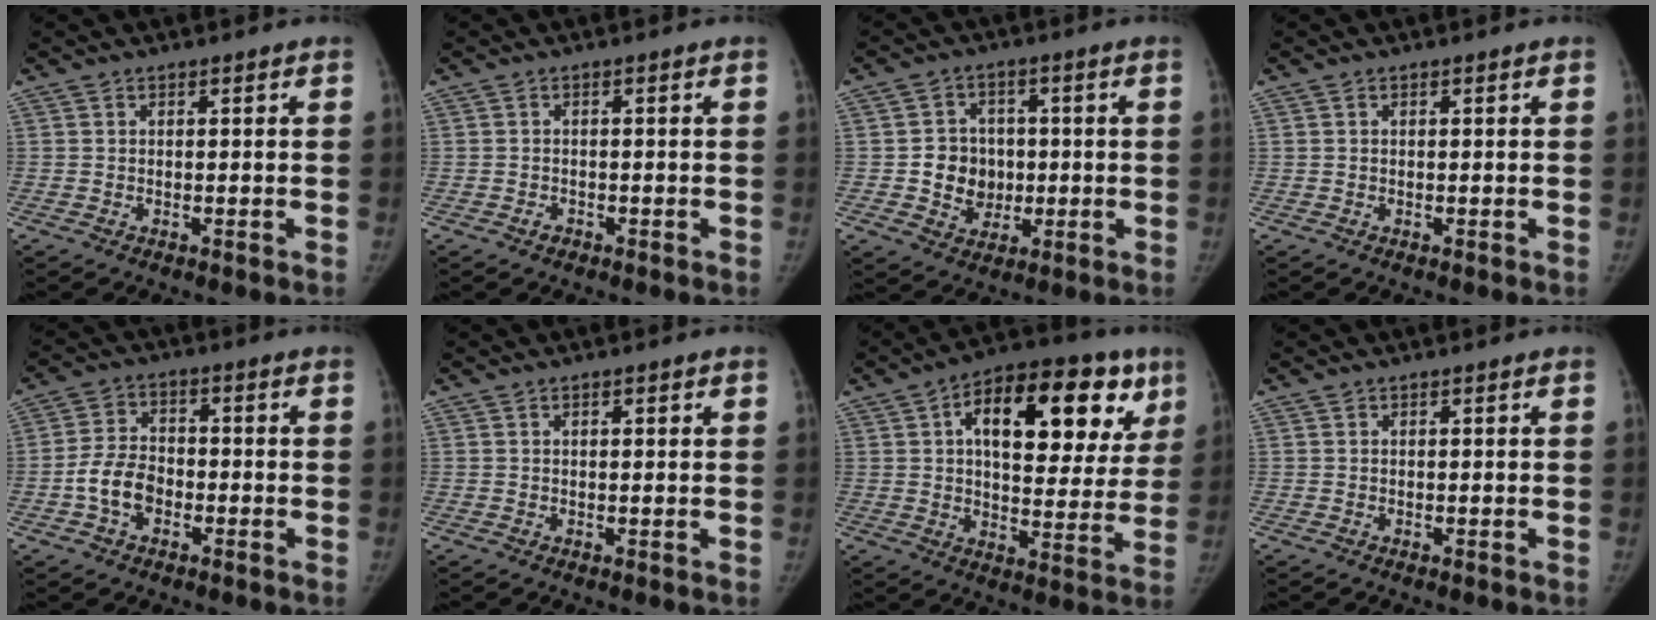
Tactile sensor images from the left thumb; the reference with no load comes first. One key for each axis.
{"total": 0.9, "fx": -0.6, "fy": 0.6, "fz": 0.3, "tx": -0.002, "ty": 0.005, "tz": -0.012}
{"total": 7.7, "fx": -0.4, "fy": 7.0, "fz": 3.3, "tx": -0.015, "ty": 0.009, "tz": -0.004}
{"total": 0.0}
{"total": 7.1, "fx": -2.3, "fy": 5.0, "fz": 4.5, "tx": -0.073, "ty": 0.023, "tz": -0.049}
{"total": 1.3, "fx": 0.5, "fy": 0.4, "fz": 1.1, "tx": -0.014, "ty": 0.002, "tz": 0.006}
{"total": 23.7, "fx": 9.0, "fy": 11.9, "fz": 18.4, "tx": -0.215, "ty": 0.009, "tz": 0.127}
{"total": 0.0}